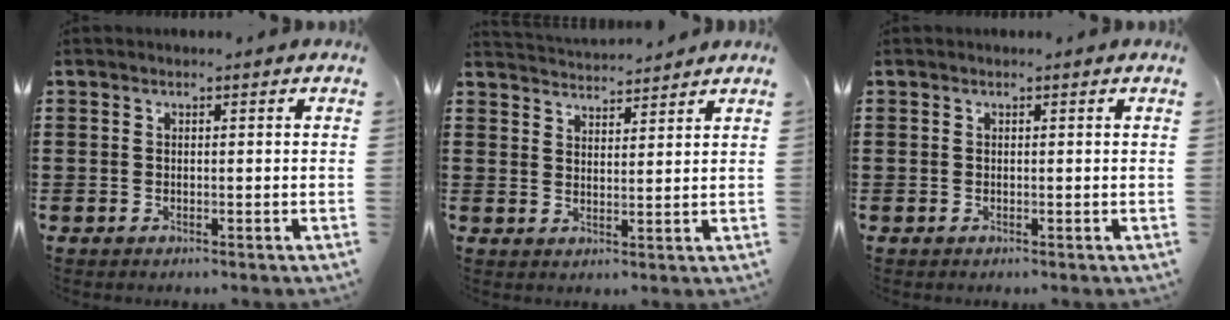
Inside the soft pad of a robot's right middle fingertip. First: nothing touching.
{"total": 3.1, "force": [3.1, 0.0, -0.3], "torque": [-0.005, -0.014, 0.057]}
{"total": 0.0}